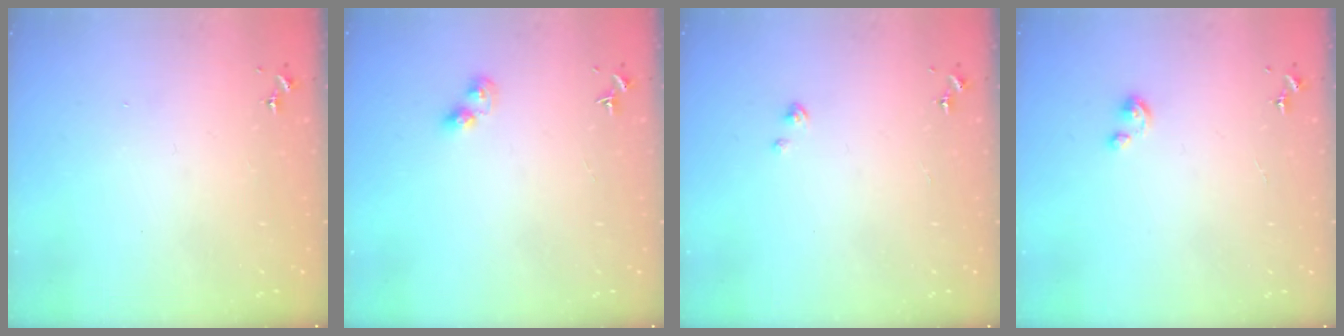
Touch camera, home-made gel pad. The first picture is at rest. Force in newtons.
{"total": 4.6, "press": 4.6, "slide": 0.2}
{"total": 1.6, "press": 1.6, "slide": 0.2}
{"total": 2.3, "press": 2.3, "slide": 0.3}